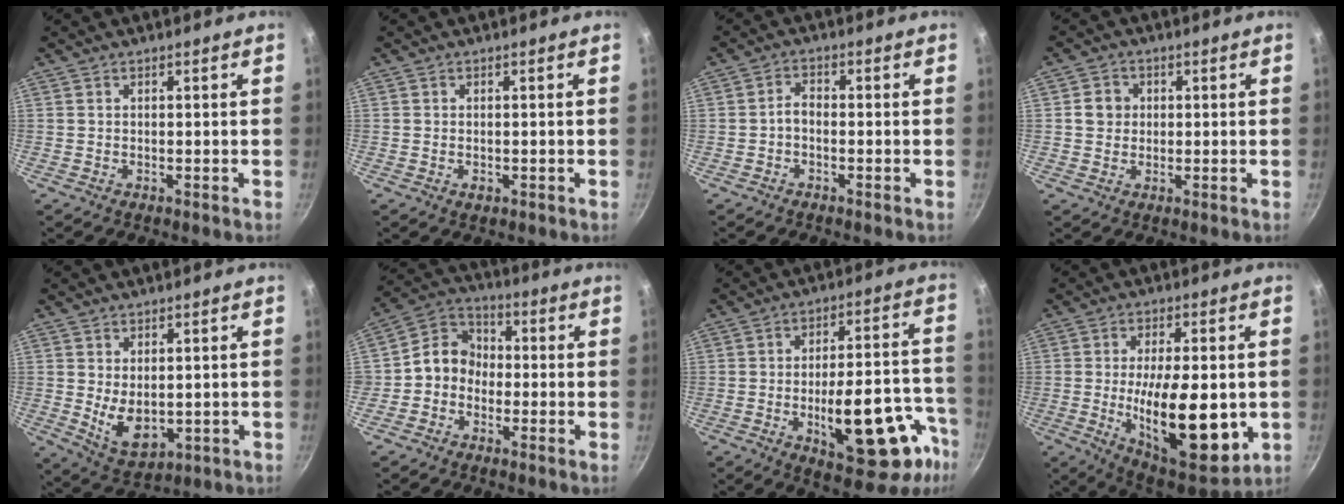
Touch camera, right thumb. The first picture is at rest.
{"total": 1.3, "force": [-0.4, 0.8, 0.9], "torque": [-0.015, 0.001, -0.006]}
{"total": 2.3, "force": [-1.0, 1.4, 1.6], "torque": [-0.029, 0.018, -0.023]}
{"total": 3.9, "force": [0.4, 3.6, 1.4], "torque": [-0.002, 0.006, 0.000]}
{"total": 7.5, "force": [0.4, 4.7, 5.8], "torque": [-0.085, -0.022, 0.028]}
{"total": 7.9, "force": [-1.4, 6.8, 3.7], "torque": [-0.035, 0.029, -0.048]}
{"total": 21.6, "force": [-8.8, 9.3, 17.3], "torque": [-0.183, 0.045, -0.110]}
{"total": 19.8, "force": [-2.6, 8.2, 17.9], "torque": [-0.257, -0.012, -0.031]}